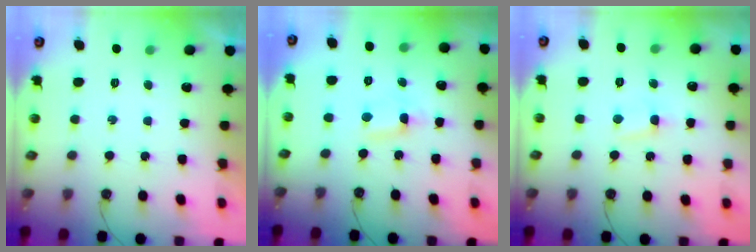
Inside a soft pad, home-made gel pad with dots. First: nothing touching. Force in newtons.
{"total": 1.6, "press": 1.5, "slide": 0.2}
{"total": 2.8, "press": 2.8, "slide": 0.3}